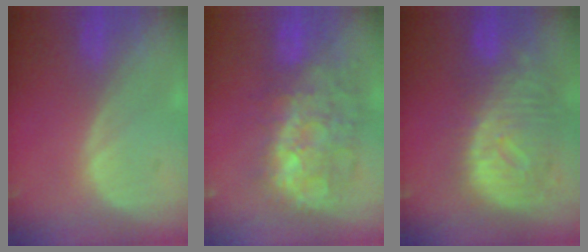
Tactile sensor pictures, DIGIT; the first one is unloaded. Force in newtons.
{"total": 10.7, "press": 10.1, "slide": 3.6}
{"total": 11.9, "press": 10.2, "slide": 6.1}